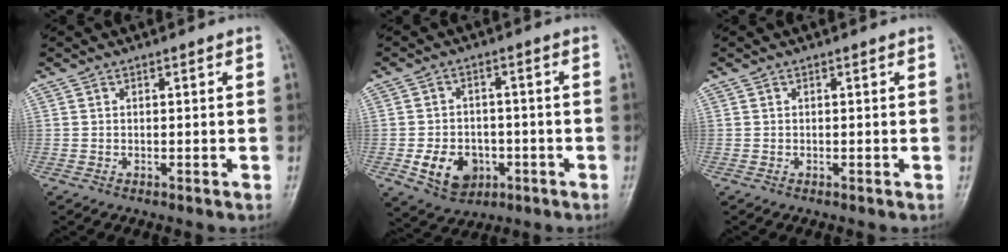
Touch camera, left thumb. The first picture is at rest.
{"total": 8.7, "force": [-2.9, 6.7, 4.7], "torque": [-0.050, 0.014, -0.039]}
{"total": 0.0}